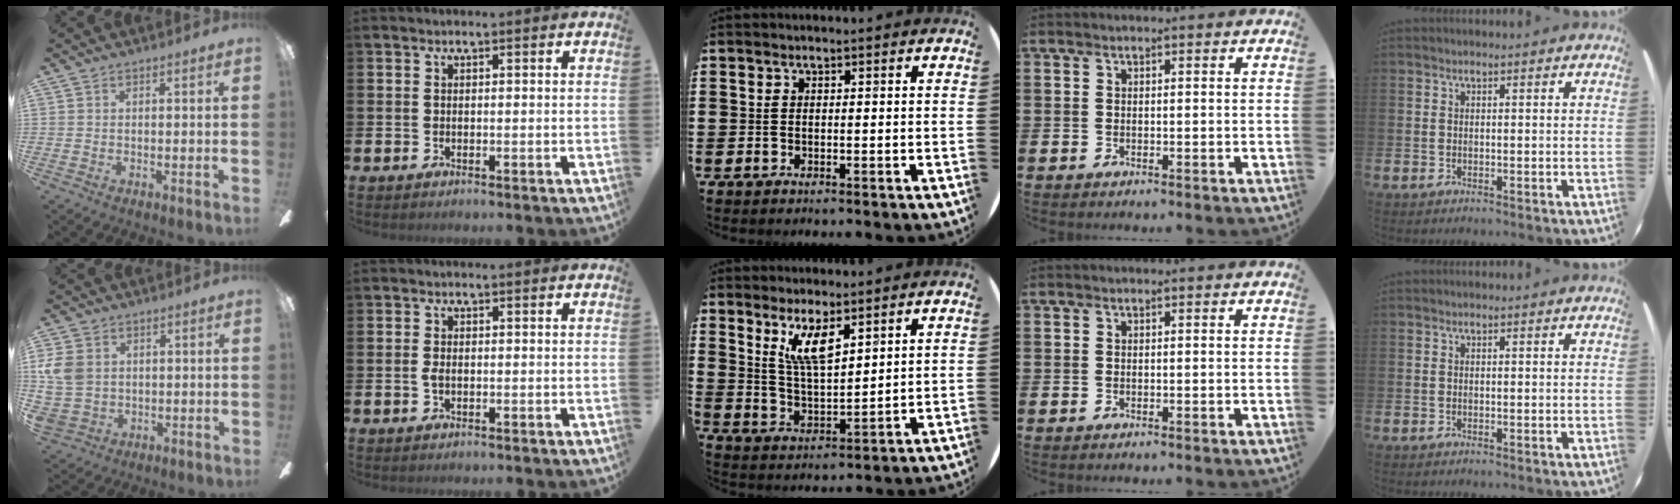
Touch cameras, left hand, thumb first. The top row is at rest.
{"thumb": {"total": 9.6, "force": [2.1, 7.9, 4.9], "torque": [-0.128, 0.009, 0.044]}, "index": {"total": 1.3, "force": [-0.2, 0.7, 1.1], "torque": [-0.025, 0.002, -0.003]}, "middle": {"total": 6.8, "force": [4.6, 1.9, 4.5], "torque": [-0.093, -0.016, 0.079]}}